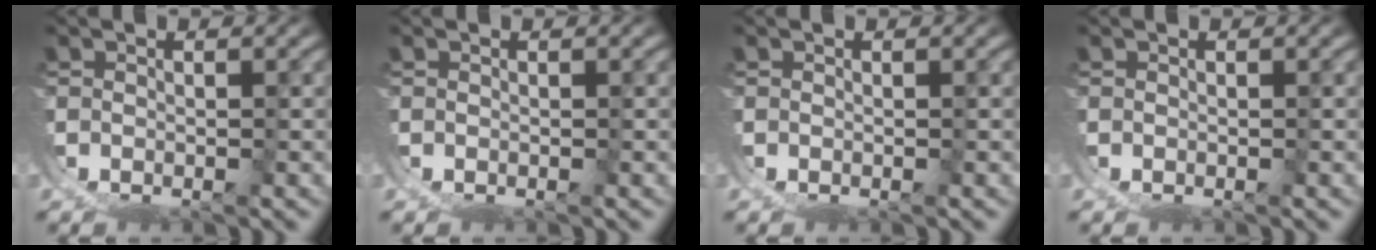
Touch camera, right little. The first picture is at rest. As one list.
[{"total": 0.0}, {"total": 0.0}, {"total": 0.0}]